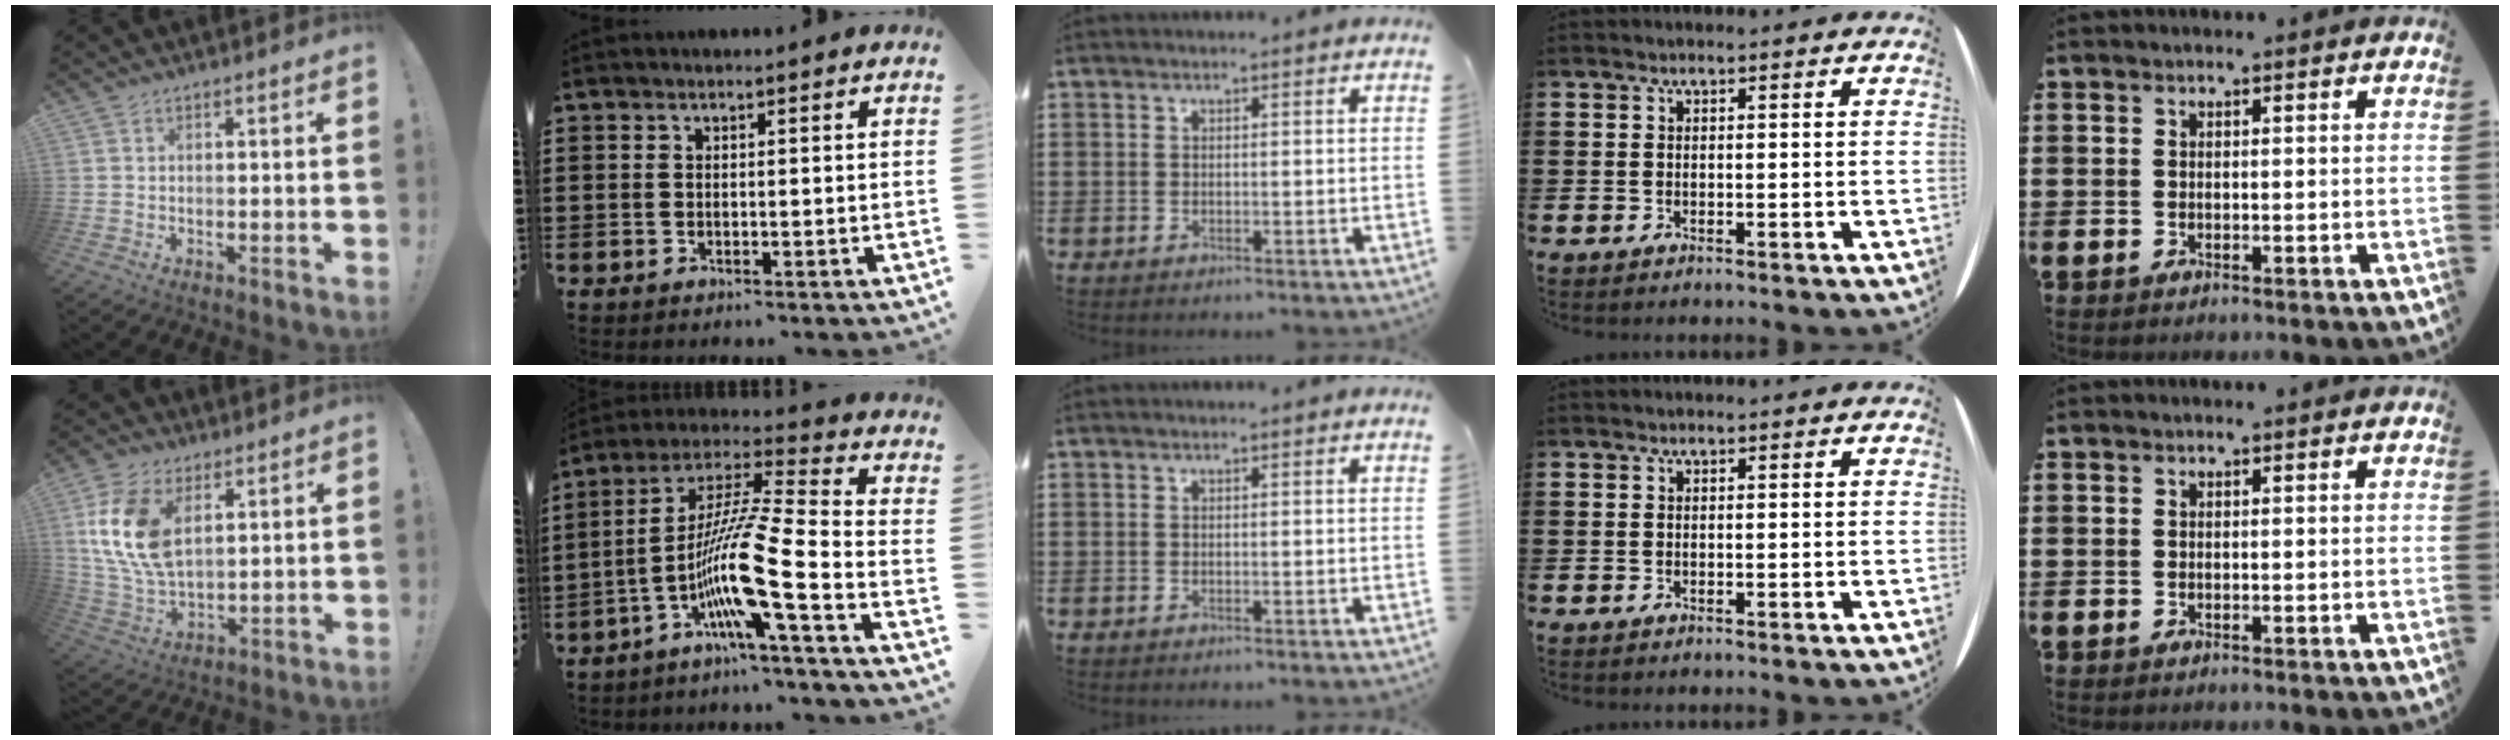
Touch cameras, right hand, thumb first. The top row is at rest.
{"thumb": {"total": 15.5, "force": [5.4, 9.4, 11.1], "torque": [-0.220, -0.019, 0.098]}, "index": {"total": 13.3, "force": [-5.9, -0.1, 11.9], "torque": [-0.250, -0.030, -0.123]}}